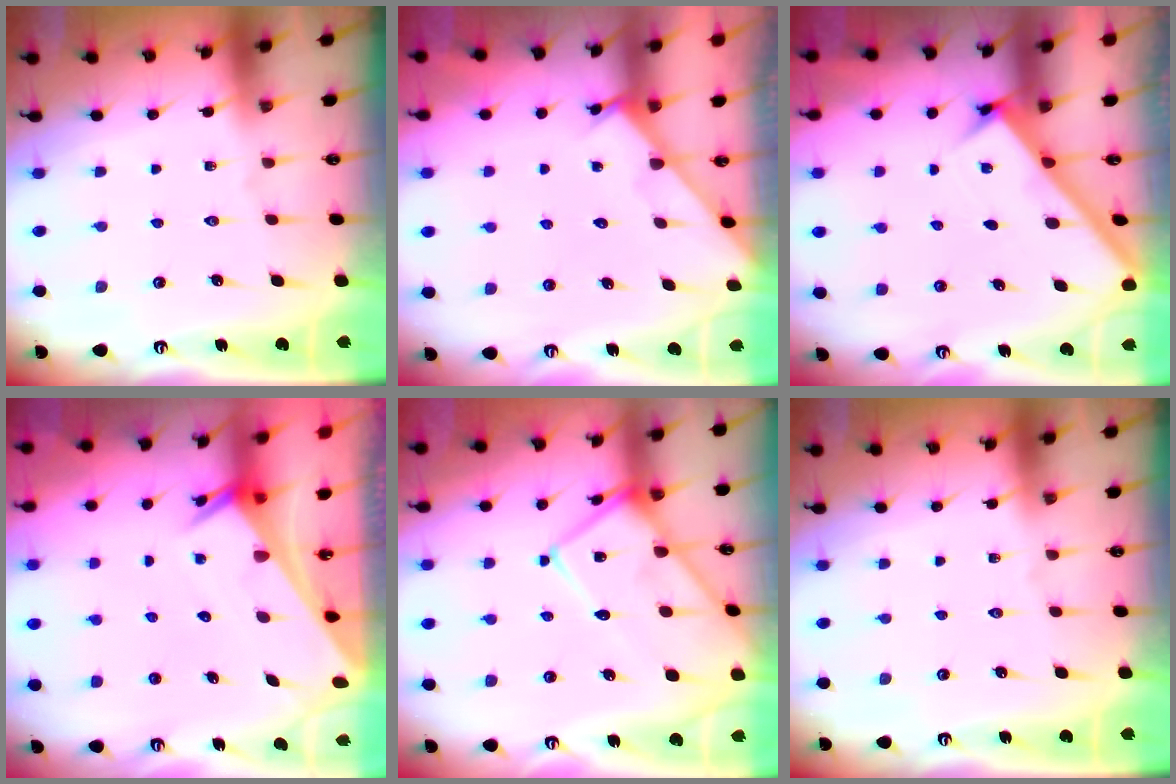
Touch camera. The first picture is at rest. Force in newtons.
{"total": 2.6, "press": 2.5, "slide": 0.3}
{"total": 2.6, "press": 2.5, "slide": 0.3}
{"total": 2.6, "press": 2.6, "slide": 0.1}
{"total": 13.2, "press": 13.2, "slide": 1.3}
{"total": 0.0}